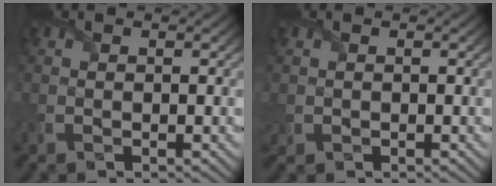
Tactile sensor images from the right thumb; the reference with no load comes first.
{"total": 0.9, "force": [0.0, 0.8, 0.2], "torque": [-0.008, -0.007, -0.001]}